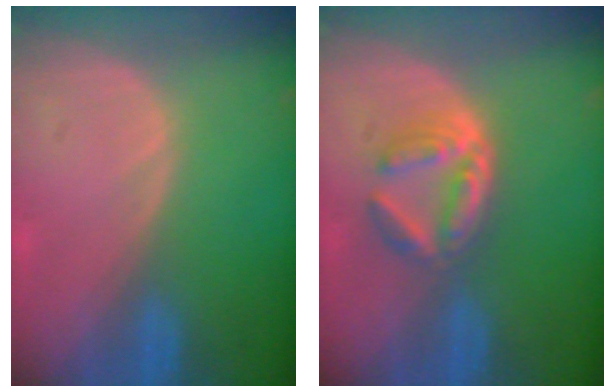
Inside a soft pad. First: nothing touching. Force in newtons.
{"total": 5.9, "press": 5.3, "slide": 2.7}